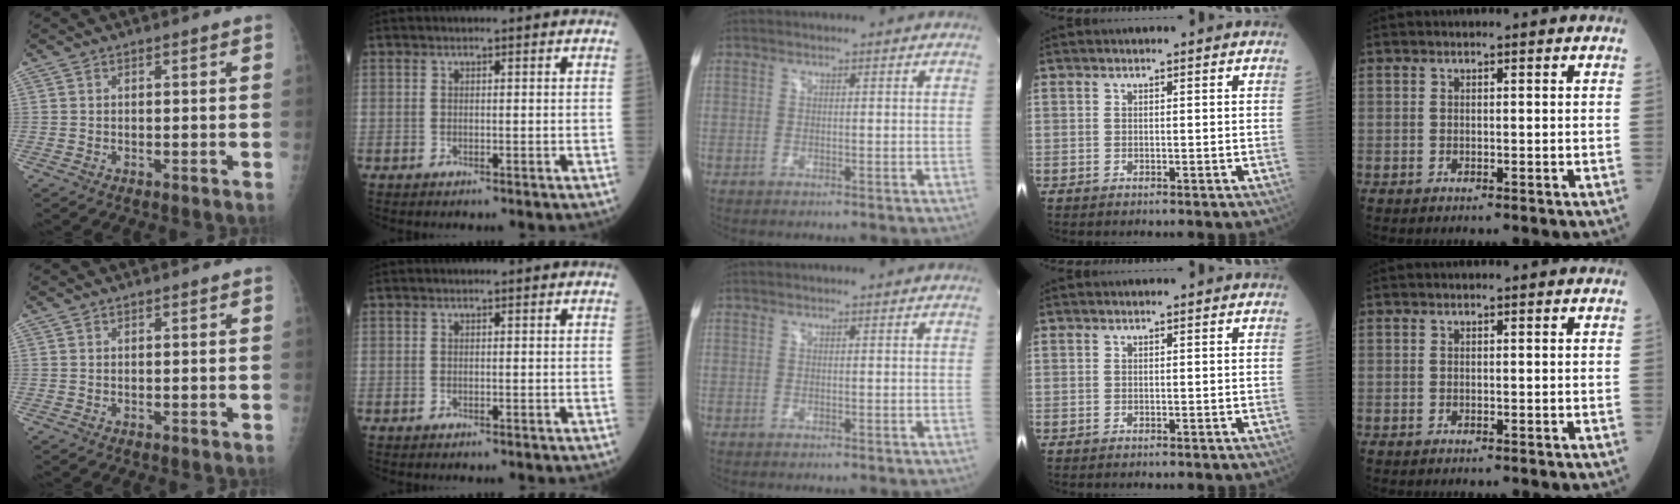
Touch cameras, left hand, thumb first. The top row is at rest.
{}